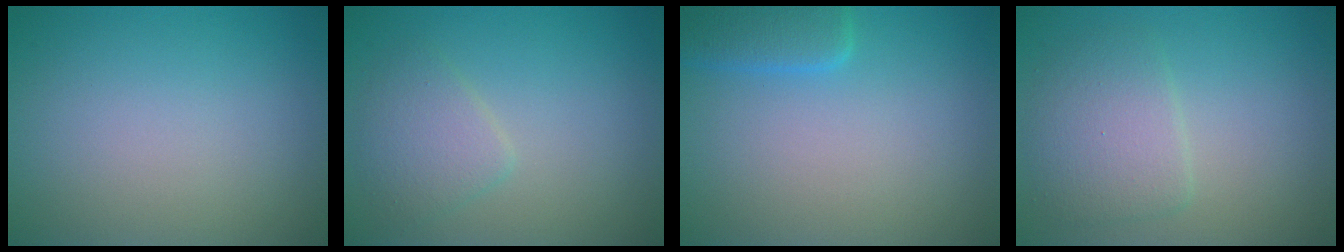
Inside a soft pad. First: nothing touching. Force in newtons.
{"total": 2.6, "press": 2.6, "slide": 0.1}
{"total": 2.9, "press": 2.9, "slide": 0.2}
{"total": 3.5, "press": 3.5, "slide": 0.3}